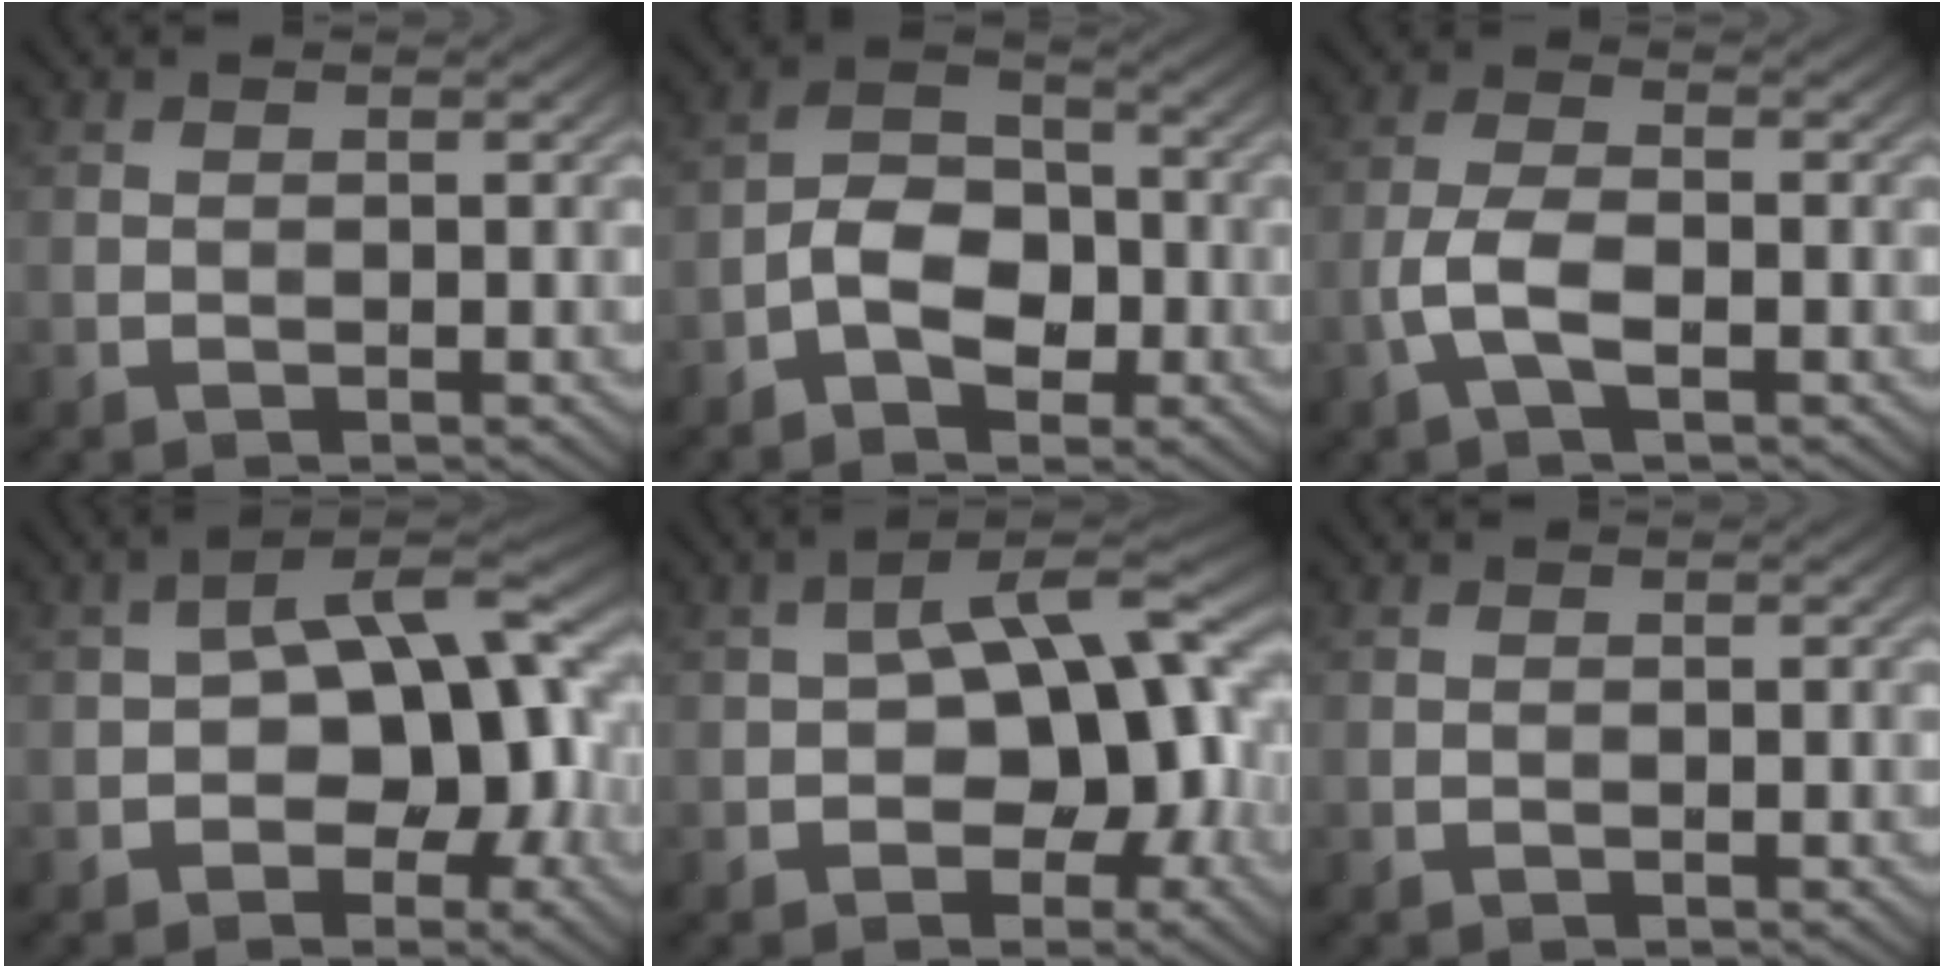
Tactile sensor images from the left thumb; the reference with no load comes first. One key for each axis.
{"total": 6.1, "fx": -2.7, "fy": 3.7, "fz": 3.9, "tx": -0.064, "ty": 0.011, "tz": -0.059}
{"total": 4.4, "fx": -1.8, "fy": 1.7, "fz": 3.6, "tx": -0.084, "ty": 0.002, "tz": -0.043}
{"total": 12.7, "fx": -1.9, "fy": 7.3, "fz": 10.2, "tx": -0.129, "ty": 0.010, "tz": -0.039}
{"total": 13.8, "fx": -1.4, "fy": 7.7, "fz": 11.3, "tx": -0.141, "ty": 0.007, "tz": -0.025}
{"total": 0.0}